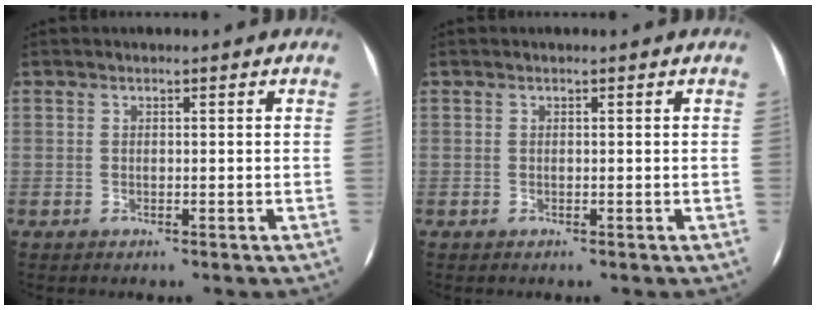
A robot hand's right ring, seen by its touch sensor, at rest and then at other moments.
{"total": 0.0}